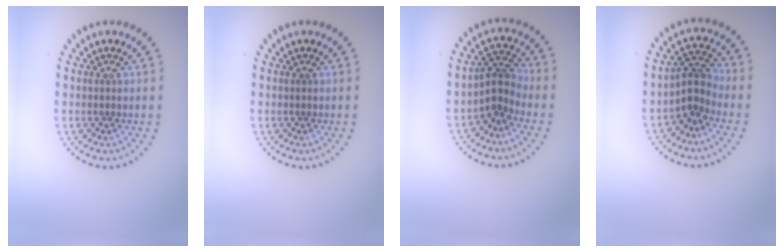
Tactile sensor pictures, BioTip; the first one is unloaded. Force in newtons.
{"total": 0.0}
{"total": 2.6, "press": 1.9, "slide": 1.7}
{"total": 2.5, "press": 1.8, "slide": 1.7}